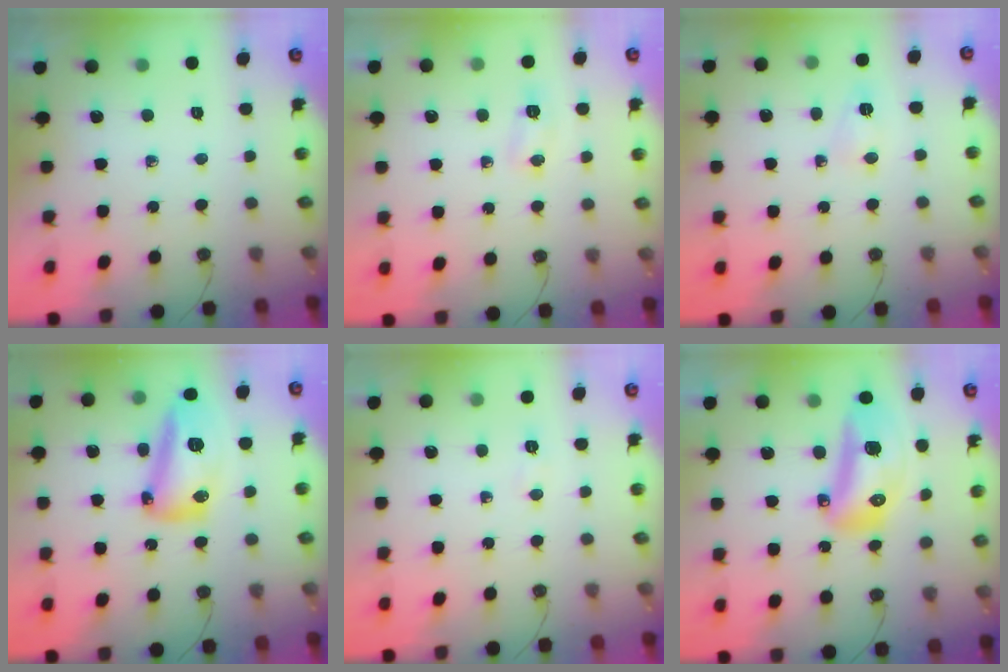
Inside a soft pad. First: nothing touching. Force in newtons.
{"total": 4.2, "press": 4.1, "slide": 0.5}
{"total": 2.9, "press": 2.8, "slide": 0.5}
{"total": 14.7, "press": 14.6, "slide": 1.5}
{"total": 3.7, "press": 3.6, "slide": 0.5}
{"total": 15.7, "press": 15.5, "slide": 2.2}